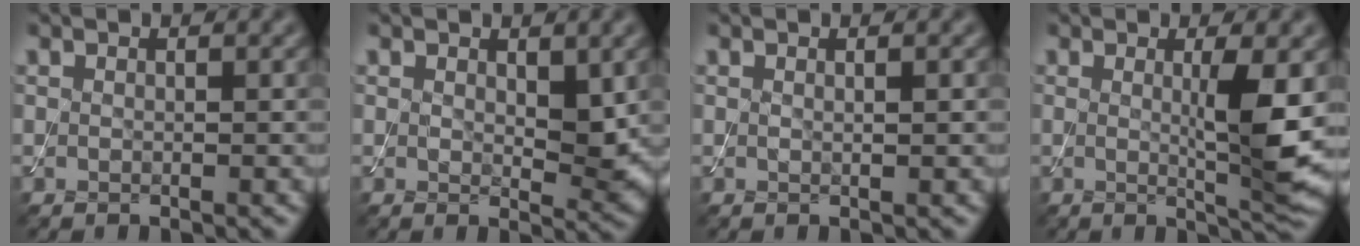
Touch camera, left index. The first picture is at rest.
{"total": 2.9, "force": [0.8, 1.5, 2.3], "torque": [-0.036, -0.010, 0.017]}
{"total": 0.6, "force": [0.1, 0.1, 0.5], "torque": [-0.008, 0.002, 0.002]}
{"total": 4.9, "force": [0.4, 0.6, 4.9], "torque": [-0.078, -0.012, 0.009]}